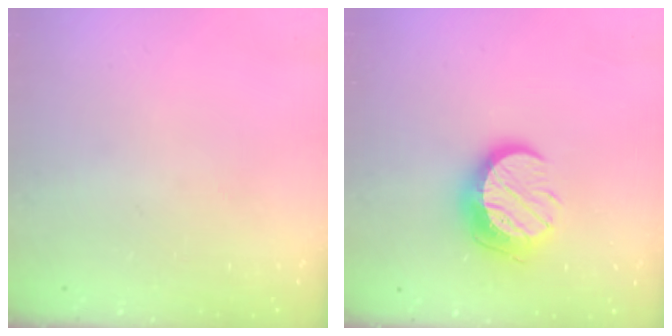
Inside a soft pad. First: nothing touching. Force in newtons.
{"total": 12.4, "press": 12.4, "slide": 0.8}